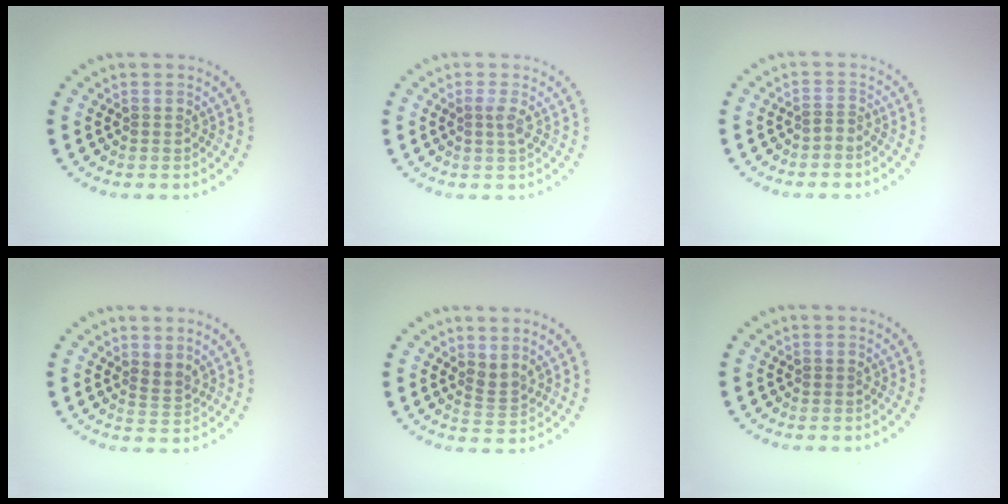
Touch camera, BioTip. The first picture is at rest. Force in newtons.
{"total": 1.1, "press": 0.9, "slide": 0.5}
{"total": 0.9, "press": 0.3, "slide": 0.9}
{"total": 1.5, "press": 1.2, "slide": 1.0}
{"total": 1.6, "press": 1.1, "slide": 1.2}
{"total": 0.0}